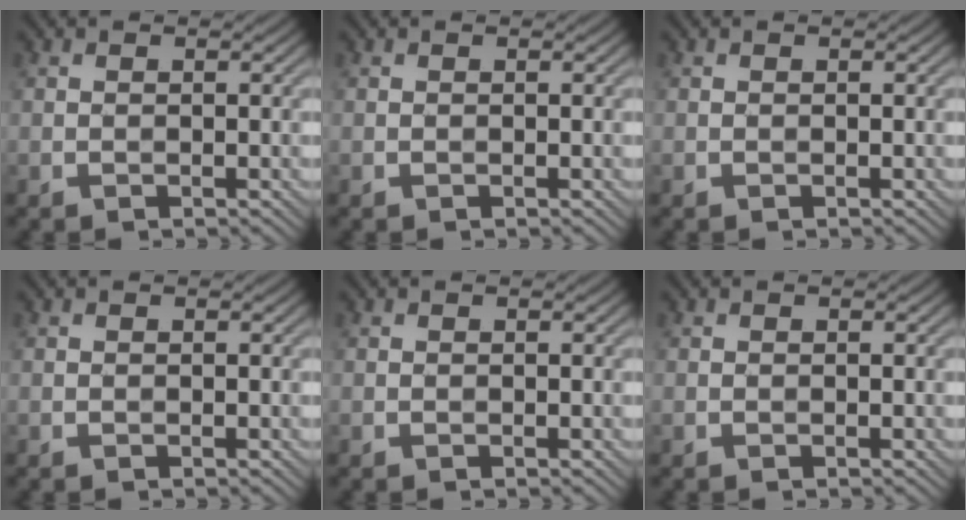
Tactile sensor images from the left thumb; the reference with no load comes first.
{"total": 0.0}
{"total": 0.0}
{"total": 0.0}
{"total": 0.0}
{"total": 0.0}